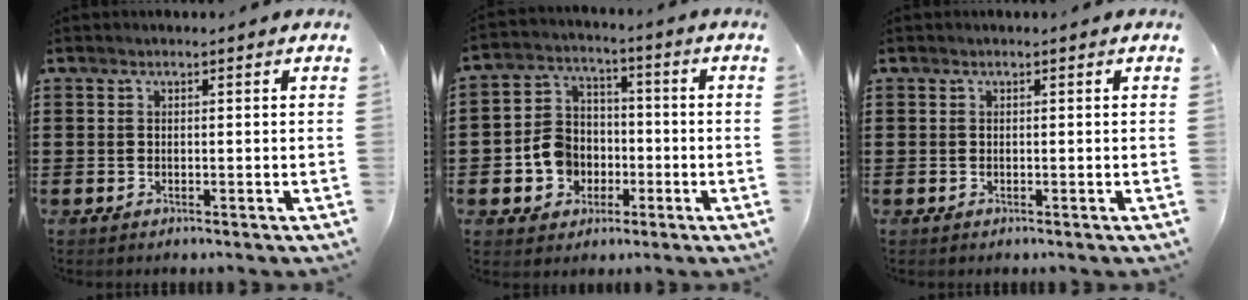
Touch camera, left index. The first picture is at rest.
{"total": 7.3, "force": [-2.0, 6.5, 2.7], "torque": [-0.085, 0.019, -0.037]}
{"total": 0.0}